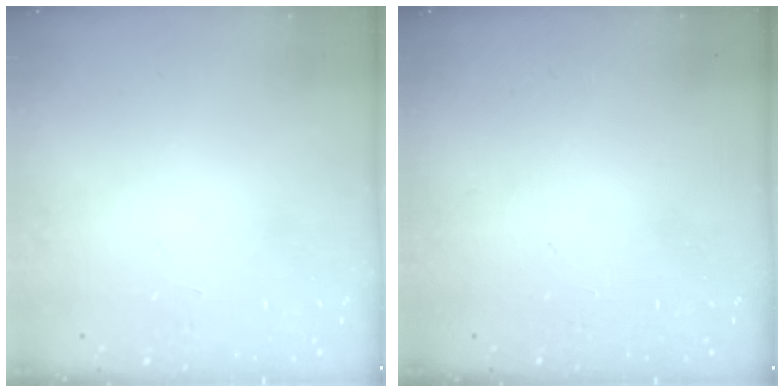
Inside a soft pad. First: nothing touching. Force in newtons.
{"total": 0.0}